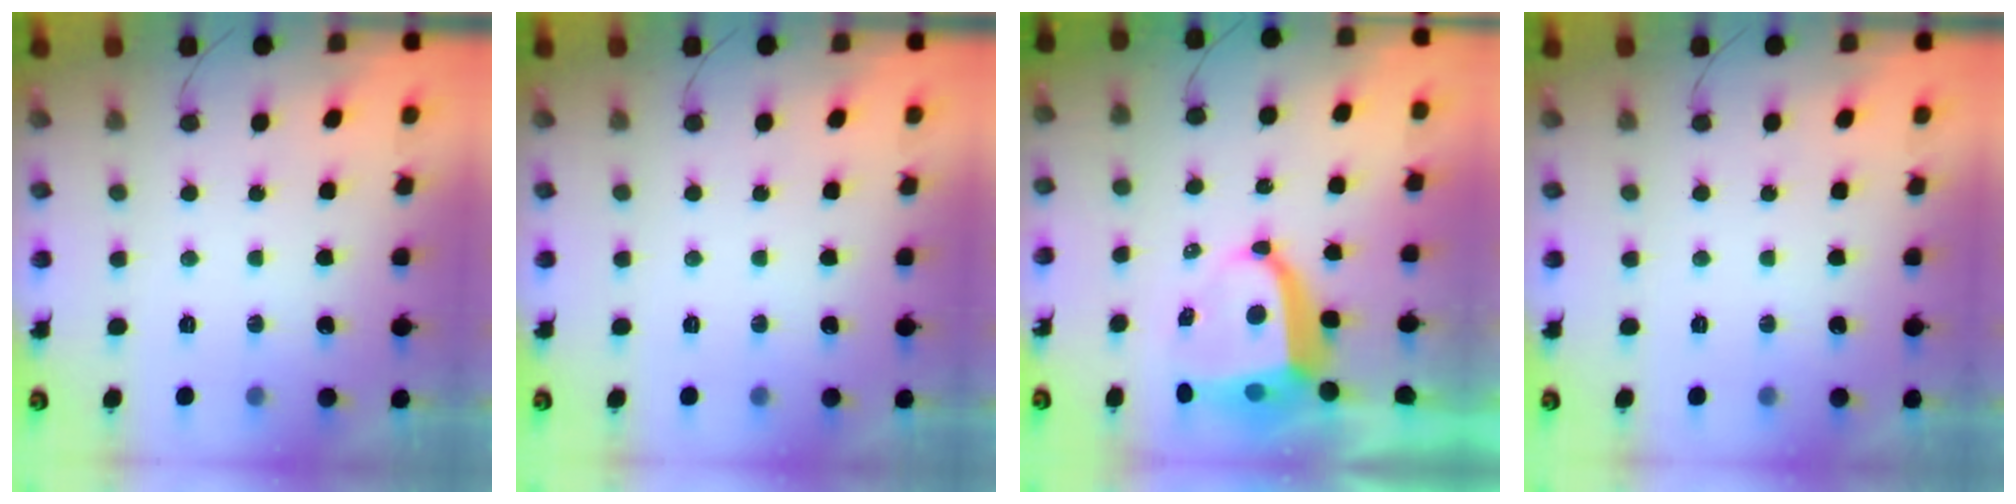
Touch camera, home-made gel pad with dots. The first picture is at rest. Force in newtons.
{"total": 0.0}
{"total": 8.8, "press": 8.8, "slide": 1.0}
{"total": 0.0}